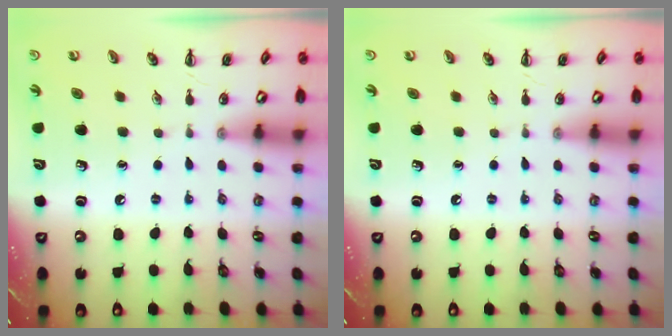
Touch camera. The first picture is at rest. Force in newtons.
{"total": 0.0}